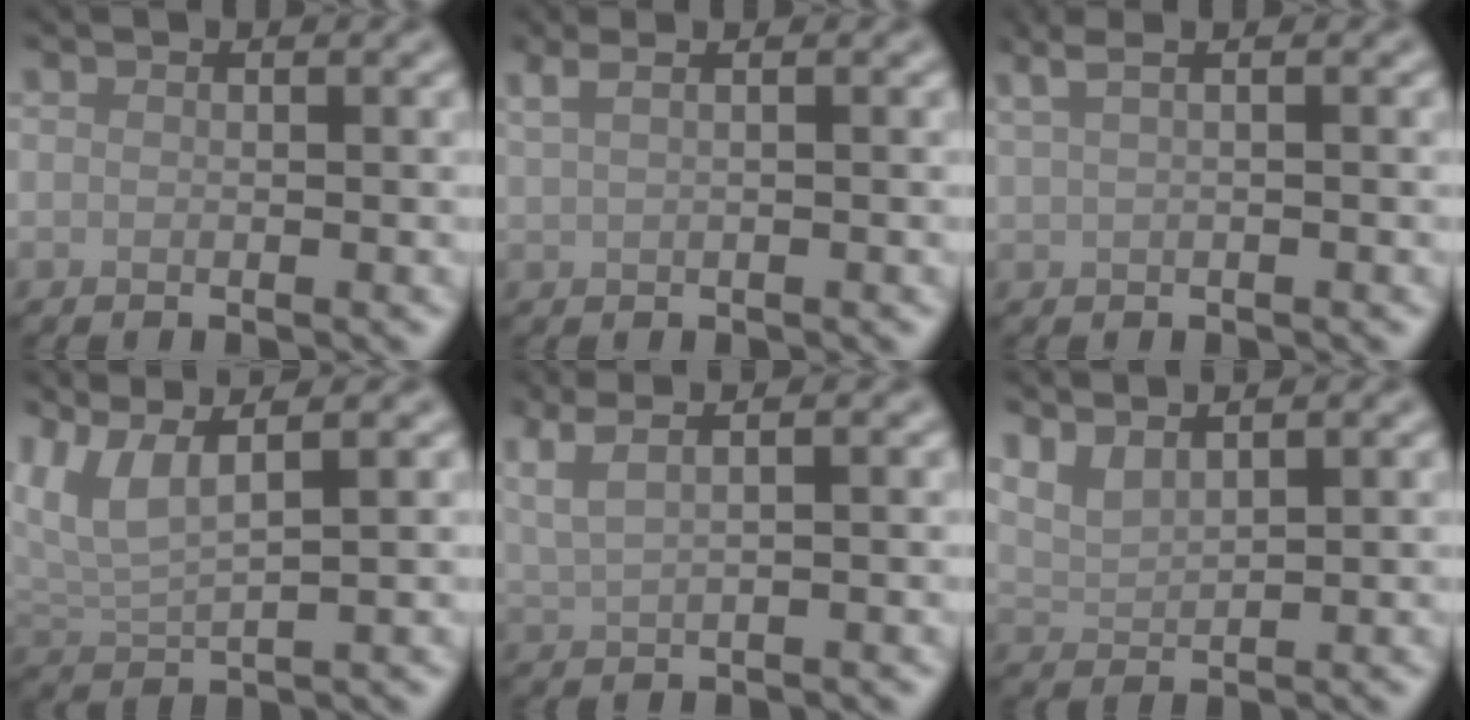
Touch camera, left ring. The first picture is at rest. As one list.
[{"total": 2.8, "force": [1.7, 1.2, 1.8], "torque": [-0.027, 0.010, 0.009]}, {"total": 3.2, "force": [1.8, 1.2, 2.3], "torque": [-0.032, 0.013, 0.011]}, {"total": 4.6, "force": [3.1, 1.0, 3.3], "torque": [-0.076, 0.013, 0.065]}, {"total": 4.7, "force": [2.9, 1.8, 3.3], "torque": [-0.058, 0.032, 0.032]}, {"total": 2.7, "force": [2.3, 0.6, 1.3], "torque": [-0.031, 0.006, 0.052]}]